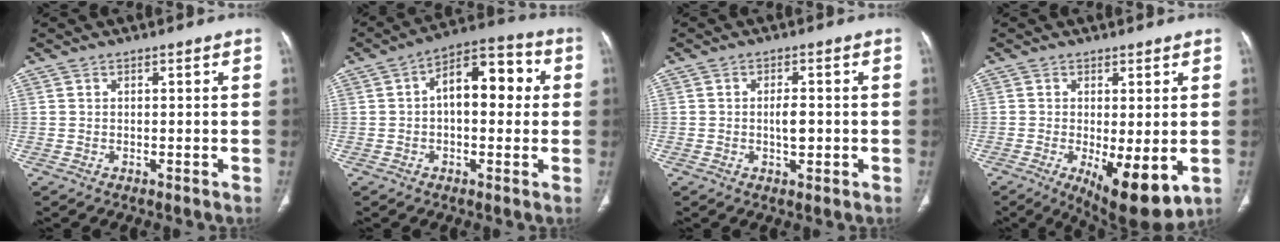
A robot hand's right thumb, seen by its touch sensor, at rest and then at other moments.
{"total": 12.1, "force": [1.4, 6.5, 10.1], "torque": [-0.119, 0.034, 0.011]}
{"total": 3.4, "force": [-0.4, 1.7, 3.0], "torque": [-0.046, 0.001, -0.006]}
{"total": 11.3, "force": [-2.8, 4.1, 10.1], "torque": [-0.148, -0.026, -0.029]}